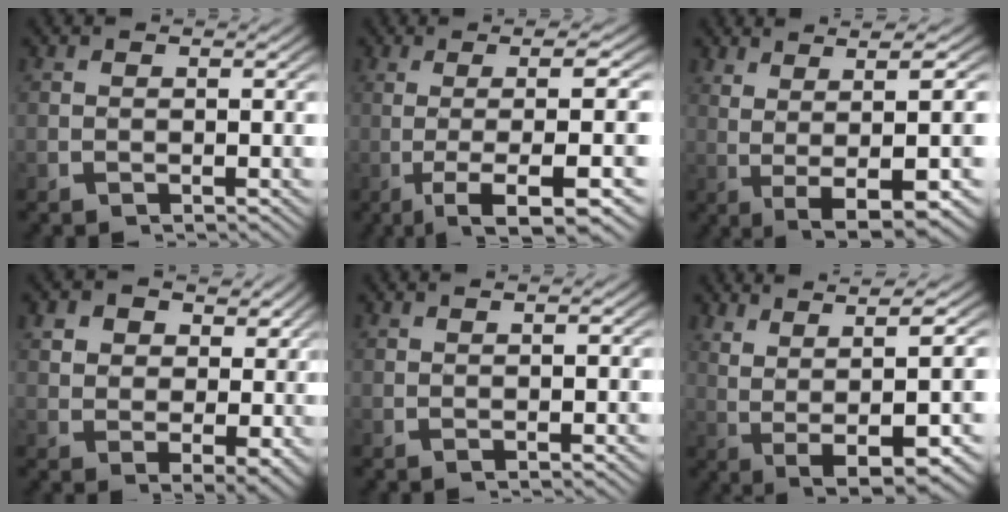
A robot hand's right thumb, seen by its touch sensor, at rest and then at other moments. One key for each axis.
{"total": 8.9, "fx": -2.5, "fy": 2.5, "fz": 8.1, "tx": -0.155, "ty": -0.024, "tz": -0.017}
{"total": 8.7, "fx": 0.1, "fy": 2.9, "fz": 8.2, "tx": -0.135, "ty": -0.008, "tz": 0.019}
{"total": 5.4, "fx": 1.6, "fy": 3.8, "fz": 3.4, "tx": -0.059, "ty": -0.027, "tz": 0.041}
{"total": 0.9, "fx": 0.4, "fy": -0.1, "fz": 0.8, "tx": -0.018, "ty": 0.001, "tz": 0.010}
{"total": 10.2, "fx": 1.2, "fy": 4.7, "fz": 9.0, "tx": -0.152, "ty": -0.010, "tz": 0.033}